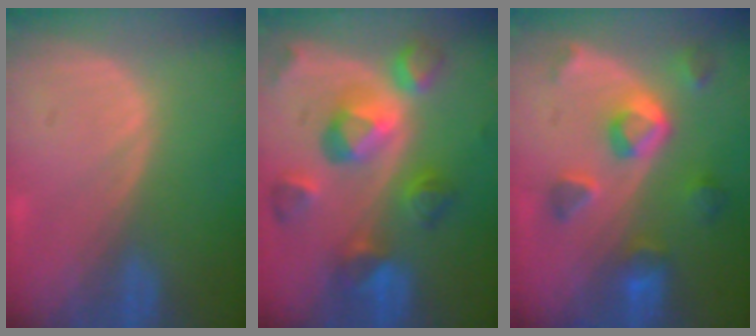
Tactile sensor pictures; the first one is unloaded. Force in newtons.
{"total": 10.4, "press": 9.3, "slide": 4.7}
{"total": 7.8, "press": 7.0, "slide": 3.5}